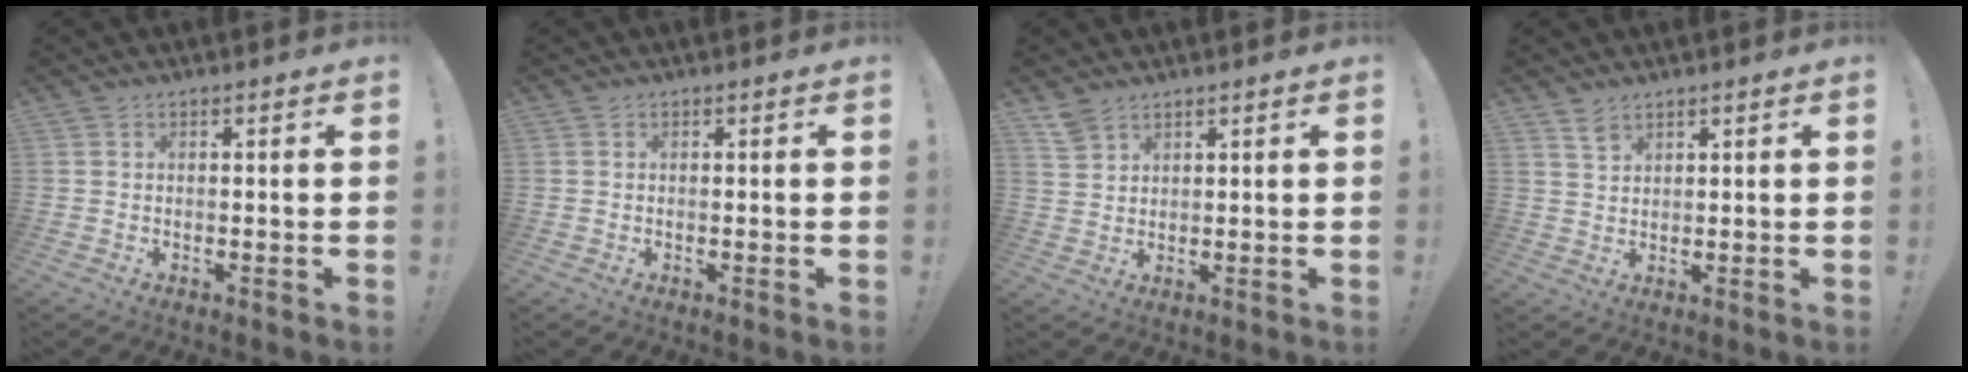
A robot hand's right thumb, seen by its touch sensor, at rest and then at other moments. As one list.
[{"total": 0.0}, {"total": 4.4, "force": [3.5, 2.2, 1.5], "torque": [-0.025, -0.019, 0.068]}, {"total": 3.6, "force": [2.8, 1.8, 1.4], "torque": [-0.010, -0.020, 0.049]}]